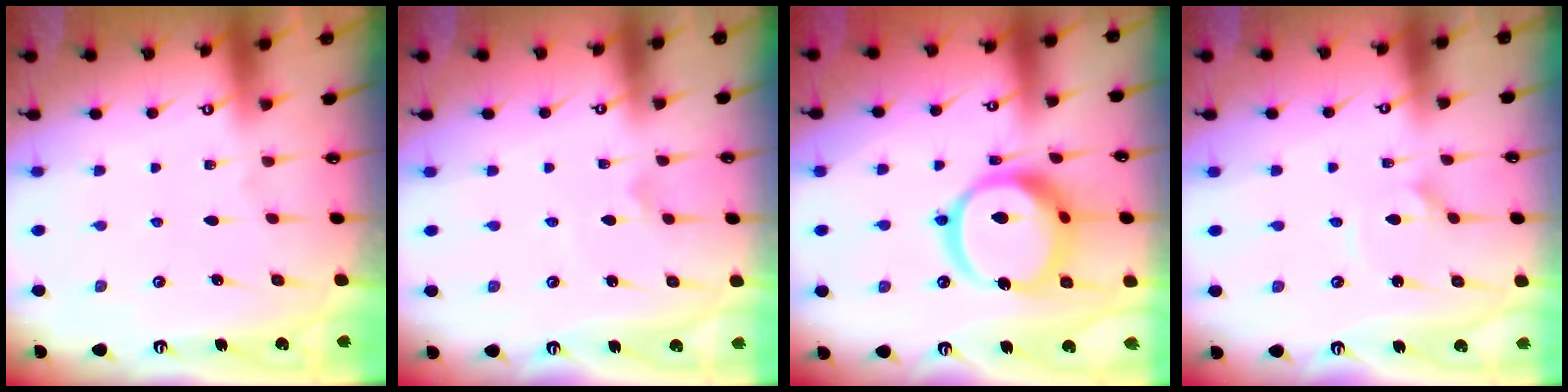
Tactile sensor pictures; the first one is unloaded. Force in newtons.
{"total": 1.7, "press": 1.7, "slide": 0.1}
{"total": 21.1, "press": 21.0, "slide": 2.1}
{"total": 2.1, "press": 2.1, "slide": 0.1}